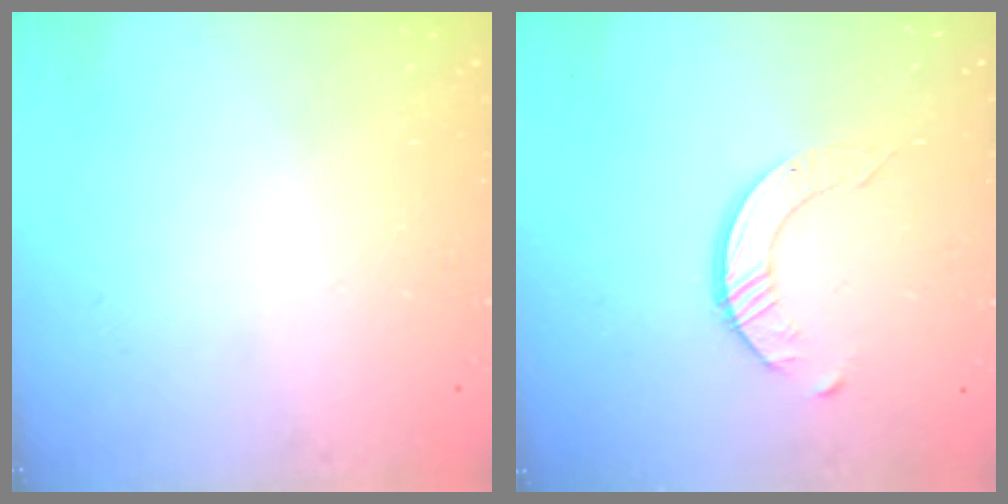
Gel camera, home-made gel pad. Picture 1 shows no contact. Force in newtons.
{"total": 2.5, "press": 2.5, "slide": 0.3}